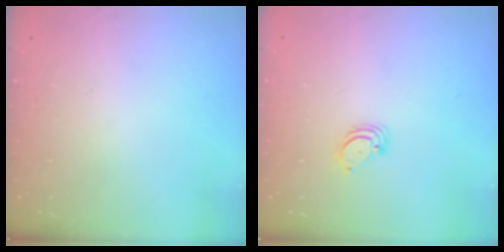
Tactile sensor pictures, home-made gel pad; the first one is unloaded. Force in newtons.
{"total": 2.0, "press": 2.0, "slide": 0.1}